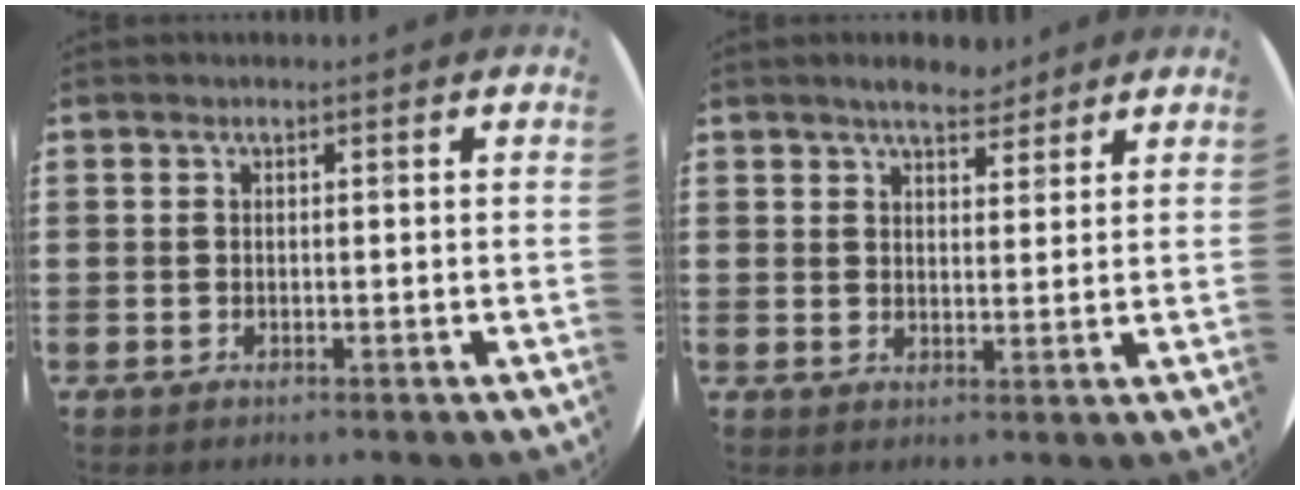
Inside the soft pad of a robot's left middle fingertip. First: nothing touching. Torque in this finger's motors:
{"motor_torque": [0.76, -0.70, 0.08, 0.09]}